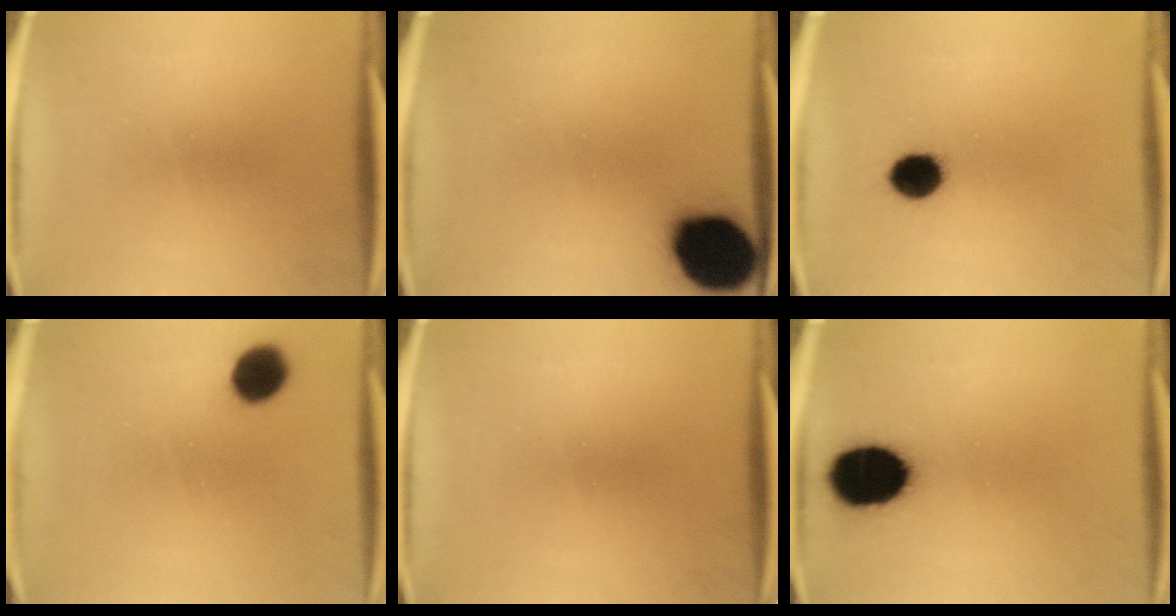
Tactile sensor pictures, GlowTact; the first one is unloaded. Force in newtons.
{"total": 19.6}
{"total": 6.5}
{"total": 7.3}
{"total": 0.0}
{"total": 15.9}